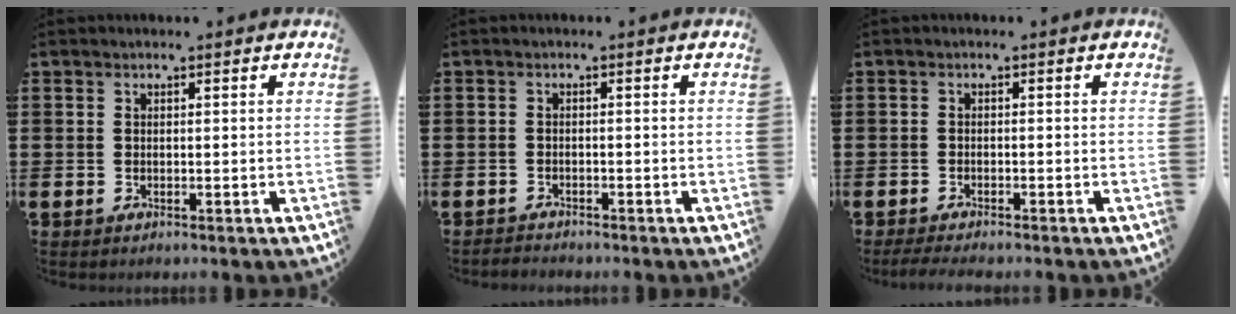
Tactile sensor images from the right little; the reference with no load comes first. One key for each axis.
{"total": 1.1, "fx": -1.0, "fy": 0.1, "fz": -0.1, "tx": -0.002, "ty": 0.002, "tz": -0.022}
{"total": 1.2, "fx": -1.1, "fy": 0.1, "fz": 0.5, "tx": -0.011, "ty": 0.001, "tz": -0.021}